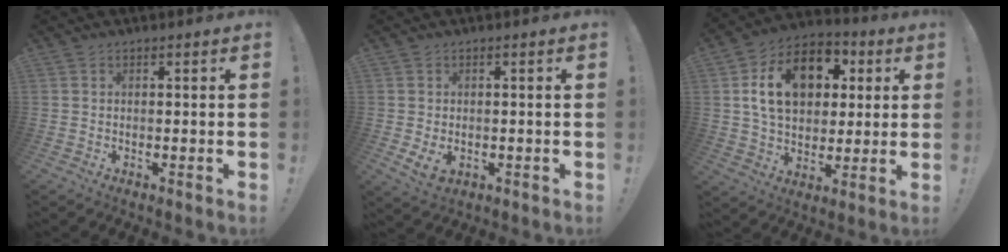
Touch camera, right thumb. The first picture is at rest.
{"total": 4.0, "force": [-0.1, 2.7, 2.9], "torque": [-0.050, -0.004, -0.001]}
{"total": 18.7, "force": [5.2, 13.3, 12.0], "torque": [-0.189, -0.003, 0.095]}